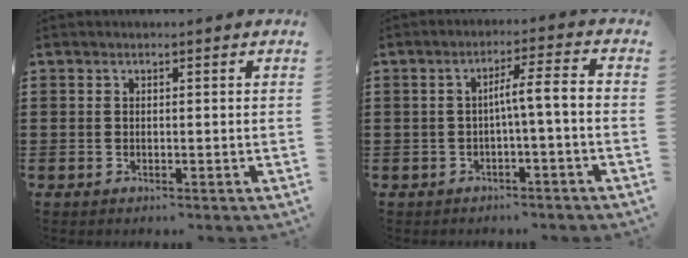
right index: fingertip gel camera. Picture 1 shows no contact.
{"total": 4.7, "force": [-1.1, 0.1, 4.5], "torque": [-0.085, 0.005, -0.027]}